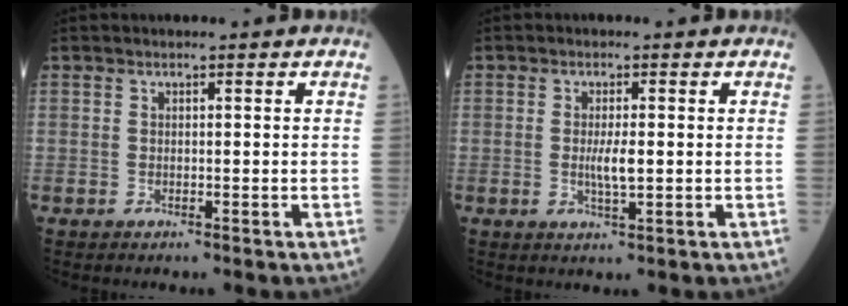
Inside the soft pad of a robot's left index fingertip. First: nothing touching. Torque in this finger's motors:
{"motor_torque": [0.49, 0.32, 0.12, 0.02]}